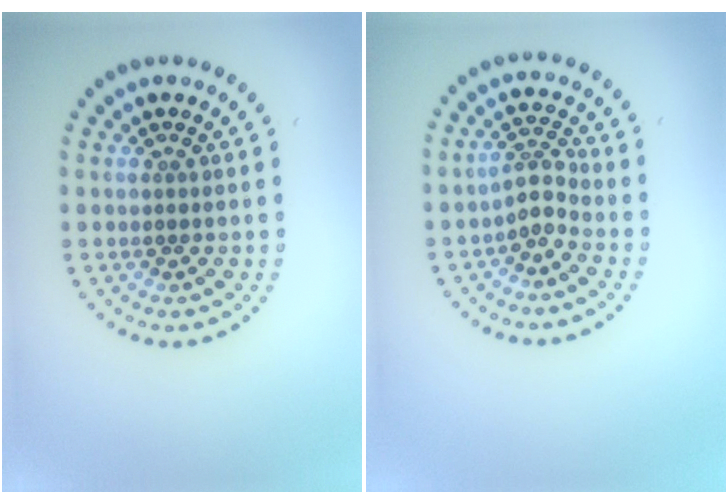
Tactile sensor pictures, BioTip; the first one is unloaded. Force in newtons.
{"total": 2.2, "press": 1.5, "slide": 1.6}